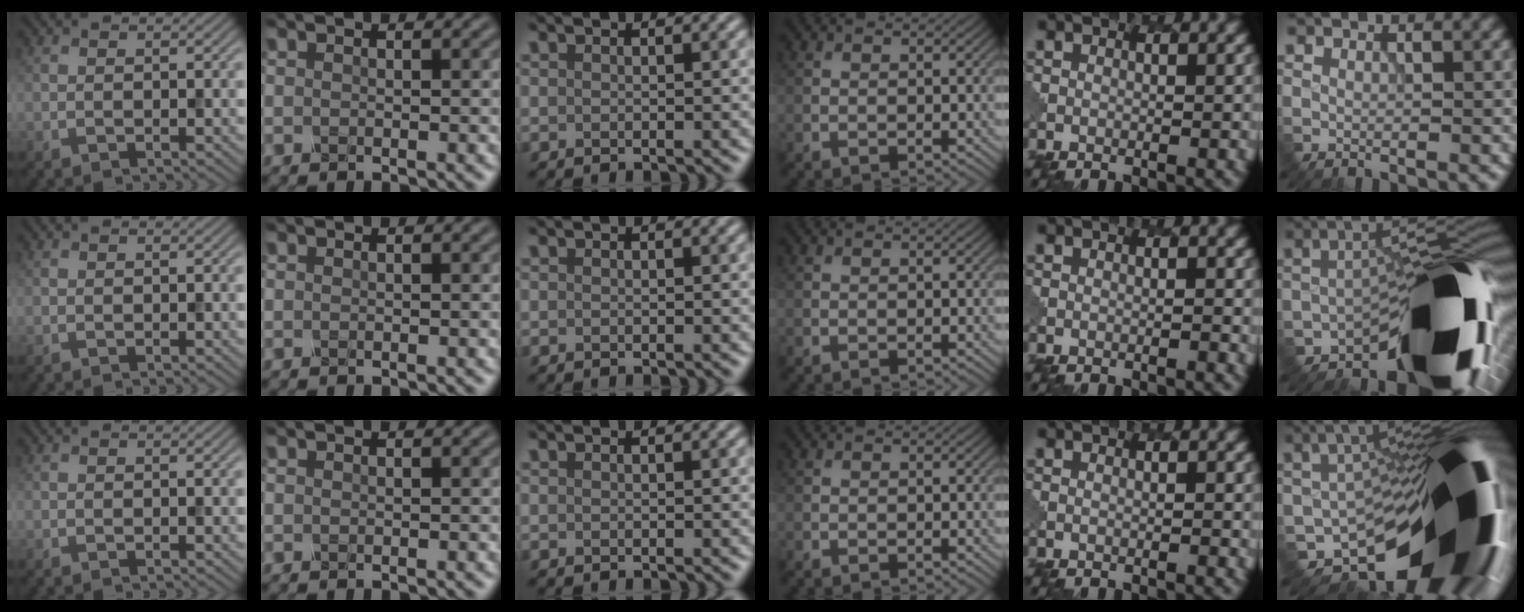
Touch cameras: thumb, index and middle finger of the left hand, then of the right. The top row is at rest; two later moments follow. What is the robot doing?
{"motion": "dispense", "object": "spray bottle"}